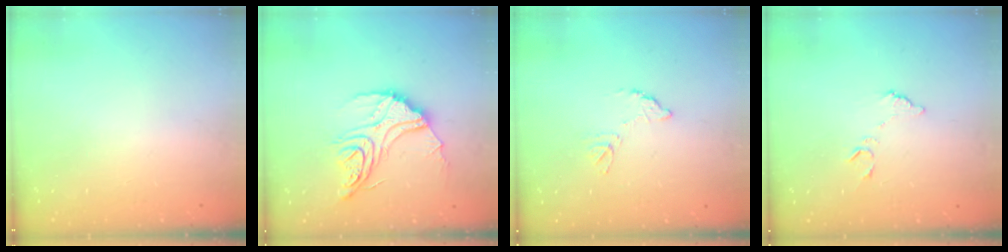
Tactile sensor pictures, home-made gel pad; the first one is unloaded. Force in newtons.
{"total": 17.2, "press": 17.1, "slide": 1.6}
{"total": 6.3, "press": 6.3, "slide": 0.4}
{"total": 6.3, "press": 6.3, "slide": 0.4}